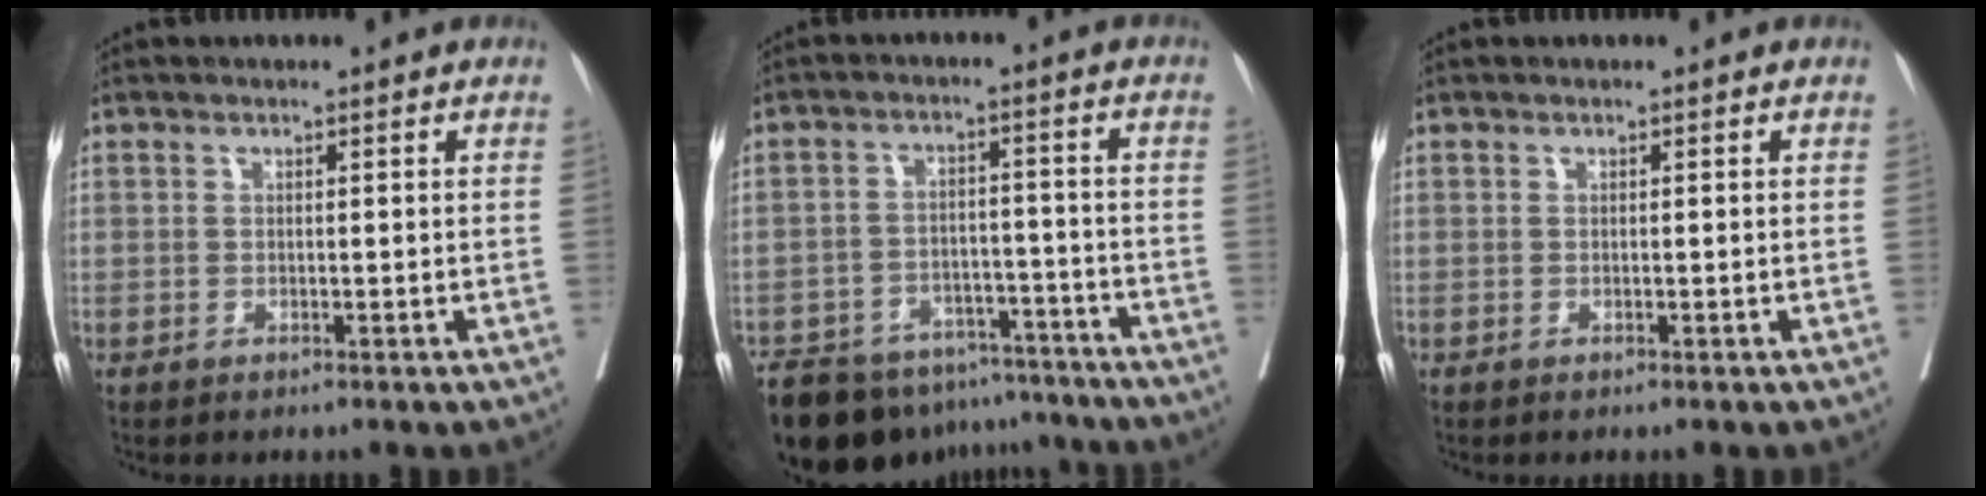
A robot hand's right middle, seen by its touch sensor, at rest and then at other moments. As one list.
[{"total": 17.8, "force": [-14.6, 7.8, 6.4], "torque": [-0.139, 0.000, -0.206]}, {"total": 0.0}]